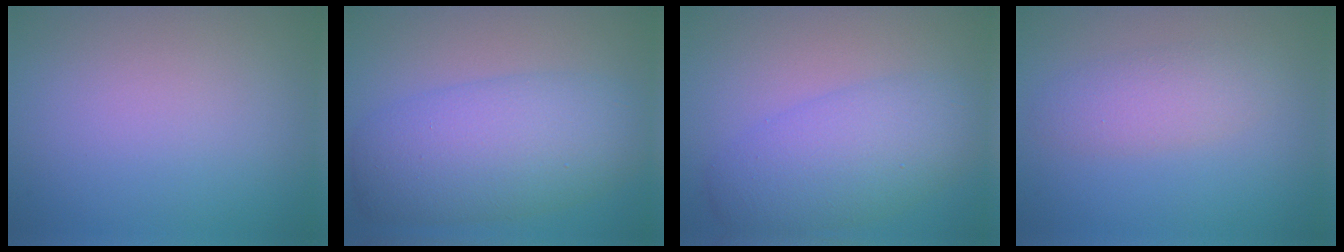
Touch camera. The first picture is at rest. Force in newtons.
{"total": 7.9, "press": 7.9, "slide": 0.0}
{"total": 5.8, "press": 5.7, "slide": 0.2}
{"total": 2.6, "press": 2.6, "slide": 0.1}